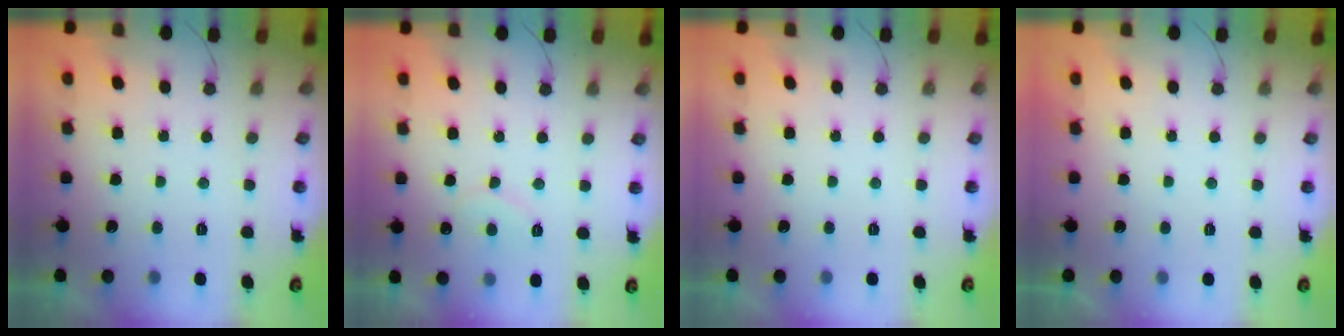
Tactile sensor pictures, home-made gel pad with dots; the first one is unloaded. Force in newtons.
{"total": 6.8, "press": 6.8, "slide": 0.4}
{"total": 0.0}
{"total": 1.8, "press": 1.7, "slide": 0.1}